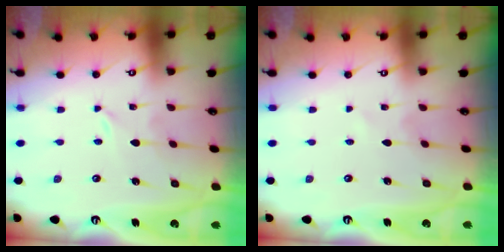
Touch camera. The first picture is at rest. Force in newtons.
{"total": 0.0}